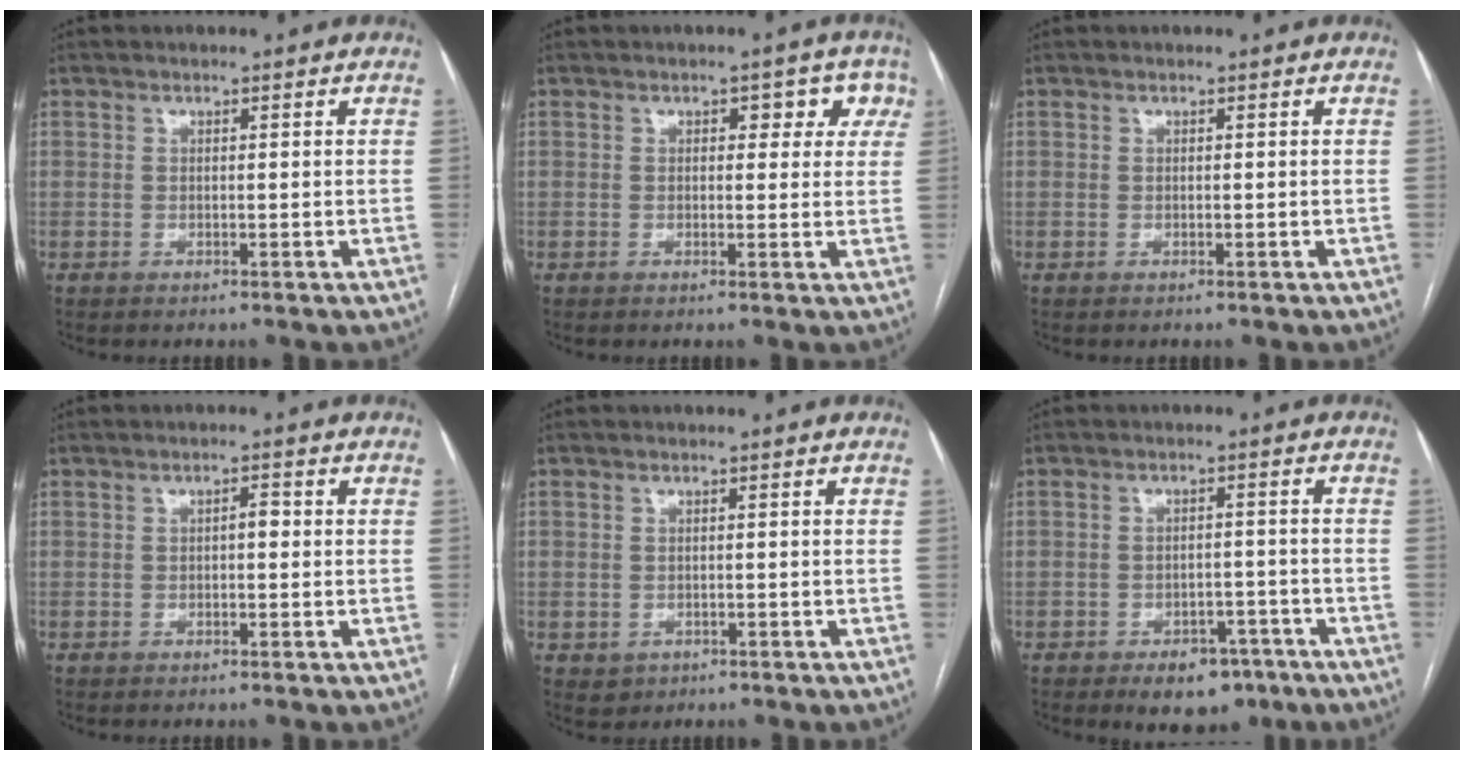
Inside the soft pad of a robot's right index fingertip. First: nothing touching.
{"total": 4.6, "force": [1.9, 2.9, 3.0], "torque": [-0.011, 0.017, 0.016]}
{"total": 0.0}
{"total": 1.6, "force": [0.0, 0.7, 1.5], "torque": [-0.021, 0.010, -0.001]}
{"total": 2.4, "force": [-0.6, 2.3, 0.4], "torque": [0.000, 0.004, 0.000]}
{"total": 6.5, "force": [-4.3, 3.8, 3.0], "torque": [-0.033, 0.010, -0.055]}